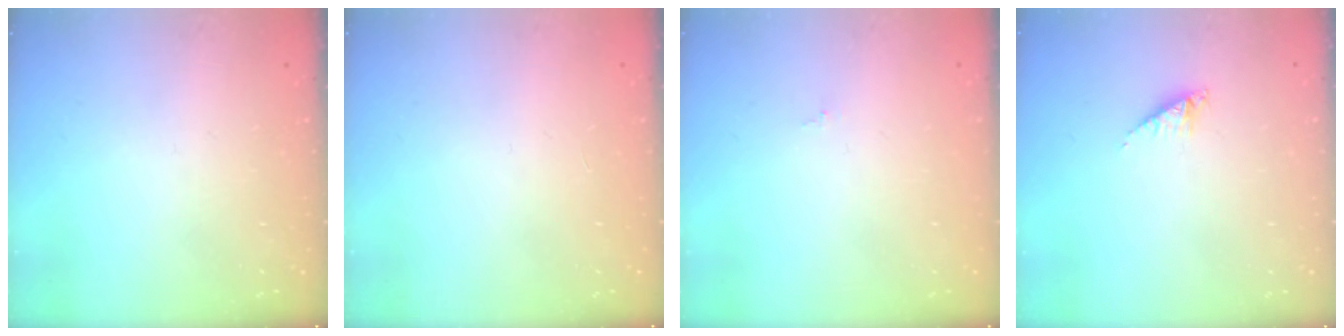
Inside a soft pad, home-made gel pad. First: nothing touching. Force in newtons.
{"total": 0.0}
{"total": 0.0}
{"total": 3.1, "press": 3.1, "slide": 0.4}